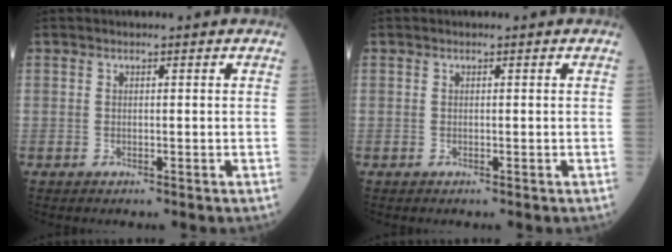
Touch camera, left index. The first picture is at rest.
{"total": 0.0}